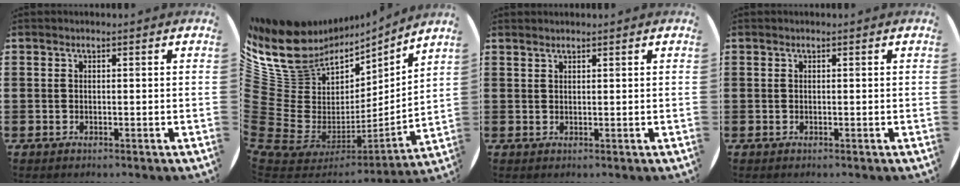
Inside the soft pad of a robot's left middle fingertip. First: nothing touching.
{"total": 10.4, "force": [5.3, 8.7, 2.3], "torque": [-0.125, -0.069, 0.097]}
{"total": 0.8, "force": [0.8, 0.1, -0.1], "torque": [0.002, 0.002, 0.016]}
{"total": 0.0}